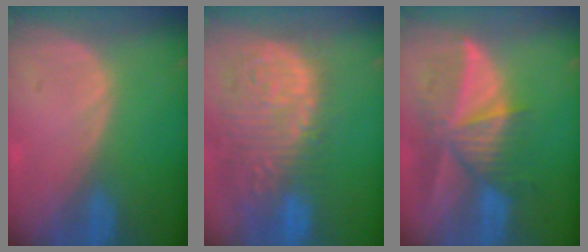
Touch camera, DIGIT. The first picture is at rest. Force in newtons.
{"total": 15.1, "press": 12.5, "slide": 8.5}
{"total": 9.8, "press": 8.6, "slide": 4.7}